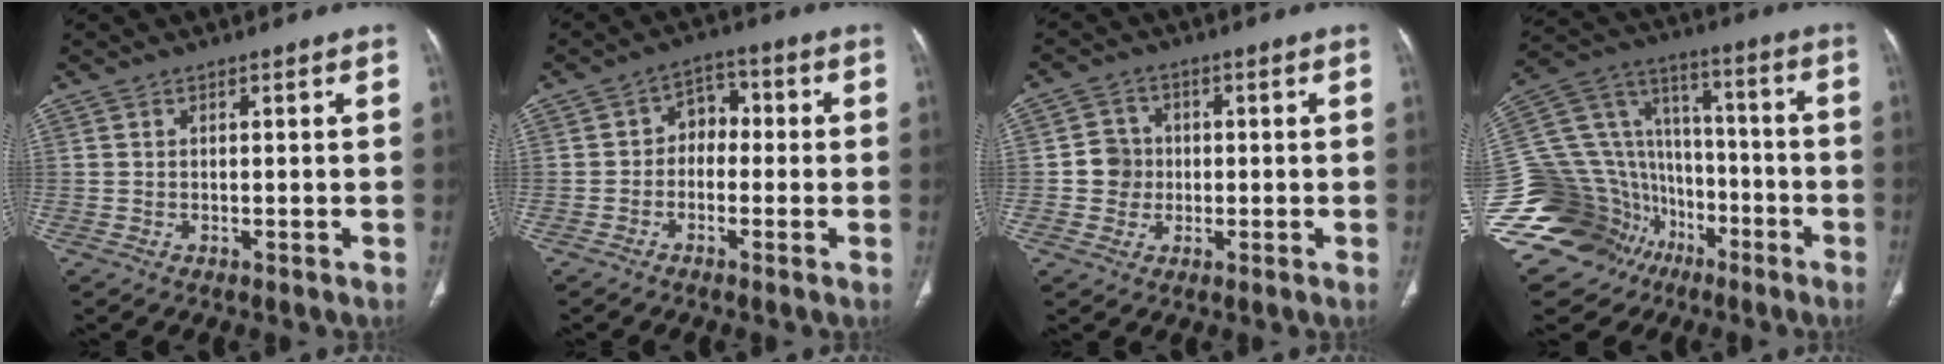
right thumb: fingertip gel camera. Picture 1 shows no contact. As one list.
[{"total": 5.3, "force": [-0.8, 4.2, 3.1], "torque": [-0.018, 0.028, -0.030]}, {"total": 4.8, "force": [0.2, 4.8, 0.1], "torque": [0.024, 0.011, -0.003]}, {"total": 32.0, "force": [-14.0, 24.2, 15.6], "torque": [-0.357, 0.095, -0.233]}]